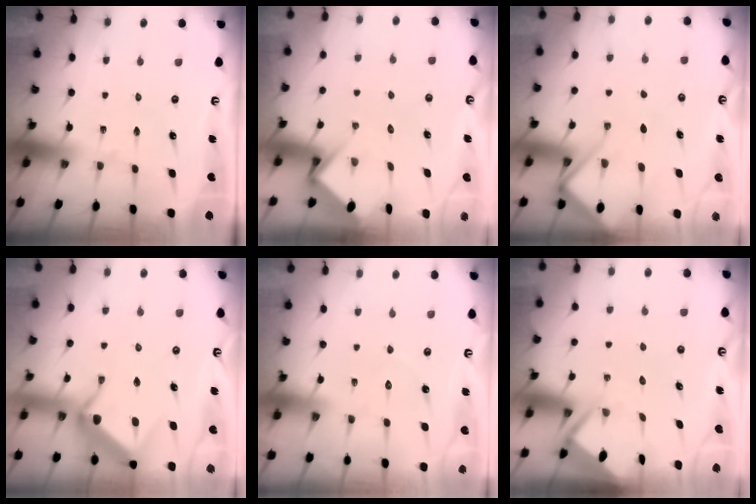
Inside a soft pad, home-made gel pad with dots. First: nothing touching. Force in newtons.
{"total": 4.9, "press": 4.8, "slide": 0.6}
{"total": 8.5, "press": 8.5, "slide": 0.8}
{"total": 9.7, "press": 9.7, "slide": 0.7}
{"total": 3.9, "press": 3.9, "slide": 0.4}
{"total": 3.4, "press": 3.4, "slide": 0.3}